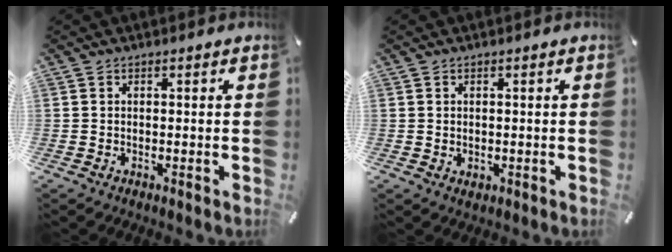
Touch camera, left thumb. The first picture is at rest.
{"total": 0.9, "force": [0.2, 0.8, 0.3], "torque": [-0.007, 0.004, 0.003]}